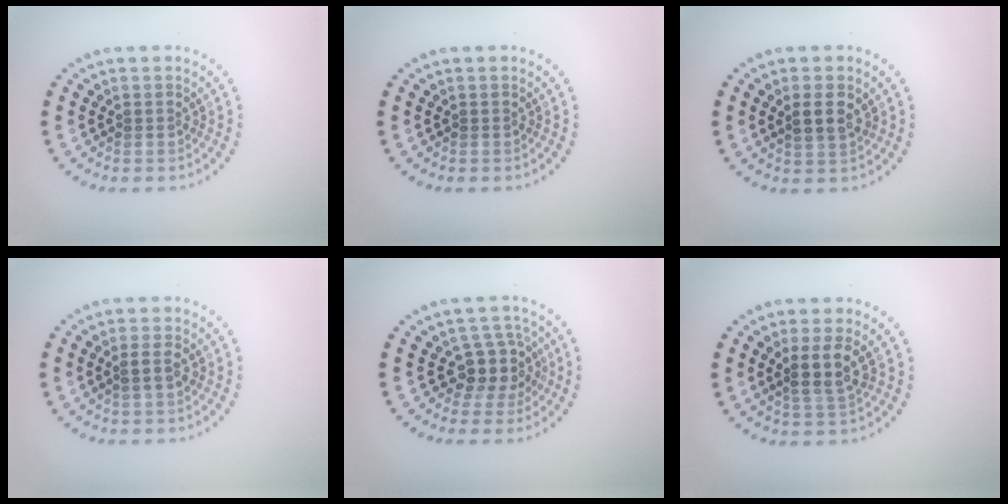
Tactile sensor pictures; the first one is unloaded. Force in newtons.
{"total": 0.0}
{"total": 2.3, "press": 2.2, "slide": 0.5}
{"total": 1.1, "press": 1.1, "slide": 0.3}
{"total": 3.6, "press": 2.9, "slide": 2.0}
{"total": 2.7, "press": 2.5, "slide": 1.2}